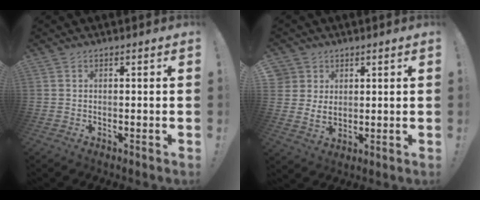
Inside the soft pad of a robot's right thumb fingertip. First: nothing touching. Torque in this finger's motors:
{"motor_torque": [0.57, 0.57, 0.65, 0.64, 0.08]}